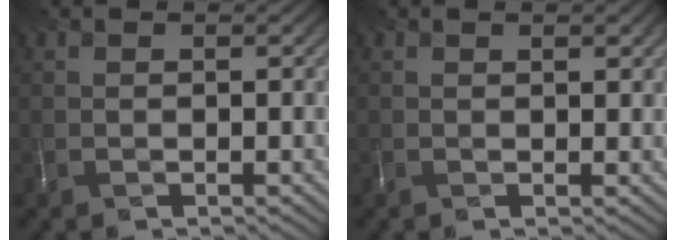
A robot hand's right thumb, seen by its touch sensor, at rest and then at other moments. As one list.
[{"total": 1.1, "force": [0.8, 0.3, 0.7], "torque": [-0.014, -0.007, 0.013]}]